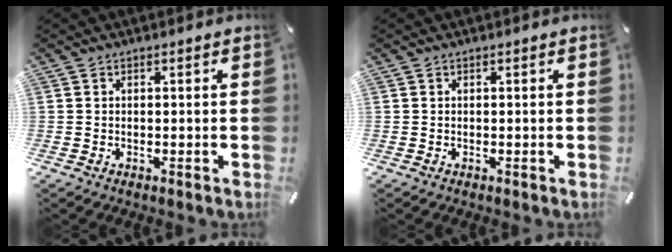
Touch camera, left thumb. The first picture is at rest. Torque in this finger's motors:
{"motor_torque": [-0.04, 0.03, -0.01, 0.04, 0.00]}